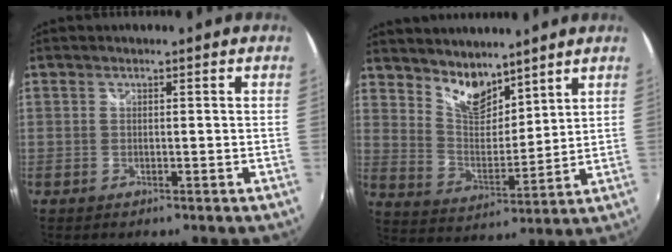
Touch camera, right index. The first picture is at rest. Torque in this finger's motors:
{"motor_torque": [-0.10, 0.47, 0.07, 0.01]}